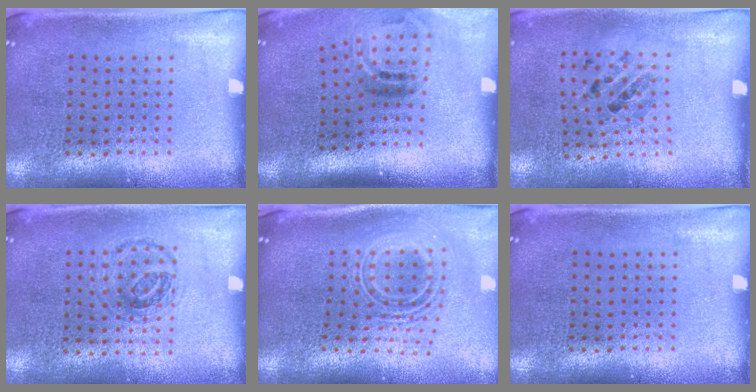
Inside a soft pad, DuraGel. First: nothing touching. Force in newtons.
{"total": 2.1, "press": 1.3, "slide": 1.7}
{"total": 1.0, "press": 0.8, "slide": 0.6}
{"total": 0.9, "press": 0.8, "slide": 0.3}
{"total": 2.7, "press": 1.8, "slide": 1.9}
{"total": 0.0}